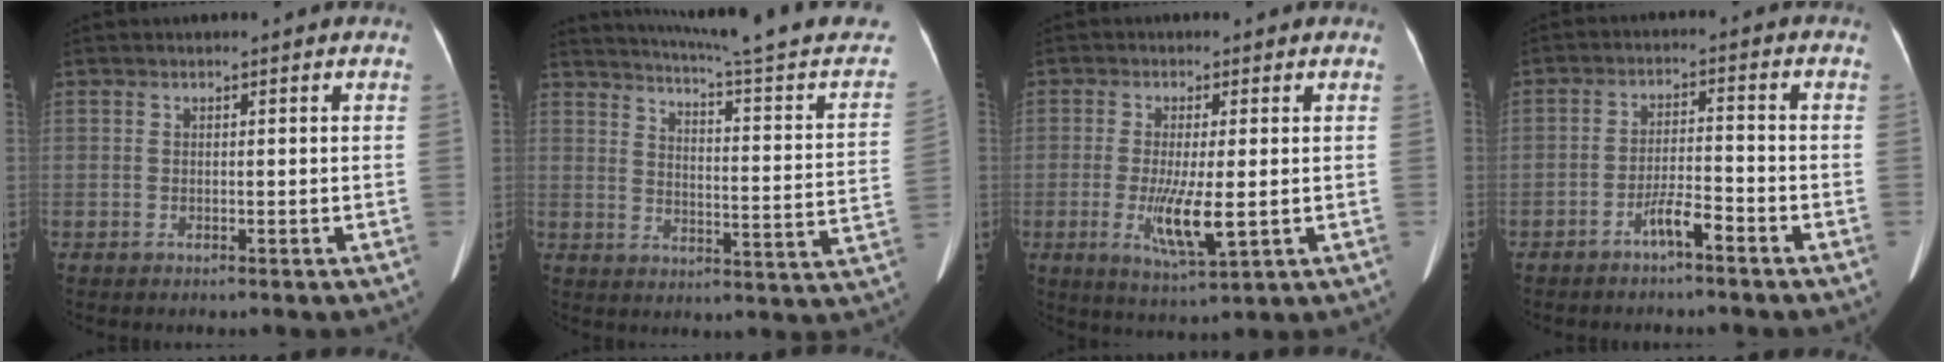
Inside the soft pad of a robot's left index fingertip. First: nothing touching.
{"total": 23.5, "force": [21.6, -0.6, 9.2], "torque": [-0.140, -0.079, 0.261]}
{"total": 6.8, "force": [-1.1, 1.0, 6.7], "torque": [-0.133, -0.020, -0.016]}
{"total": 3.9, "force": [-3.0, 0.3, 2.4], "torque": [-0.052, 0.001, -0.054]}